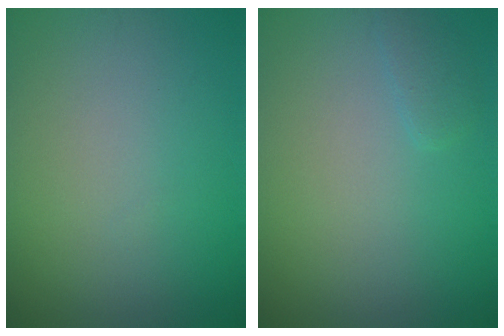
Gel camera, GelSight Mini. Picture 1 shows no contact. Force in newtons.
{"total": 1.0, "press": 1.0, "slide": 0.0}